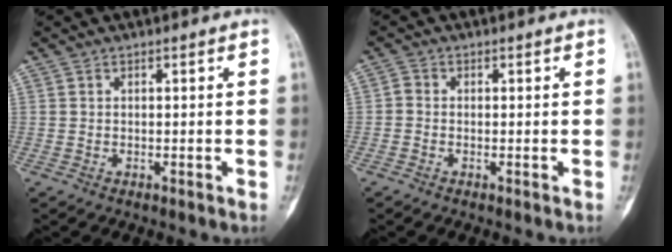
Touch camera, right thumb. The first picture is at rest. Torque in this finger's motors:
{"motor_torque": [-0.48, -0.23, 0.04, -0.09, 0.04]}